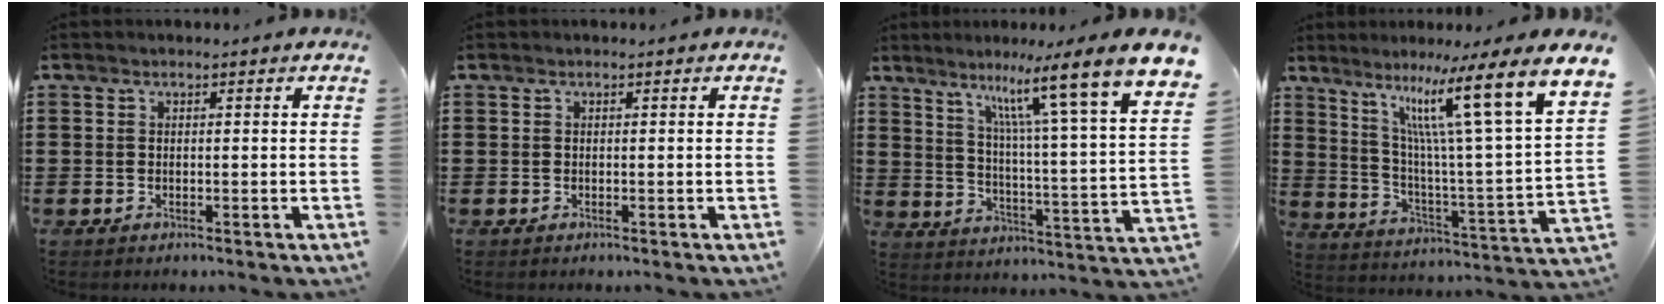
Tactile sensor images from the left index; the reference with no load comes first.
{"total": 0.0}
{"total": 11.6, "force": [8.1, -0.7, 8.2], "torque": [-0.147, -0.076, 0.115]}
{"total": 13.9, "force": [8.9, 0.2, 10.7], "torque": [-0.203, -0.073, 0.128]}